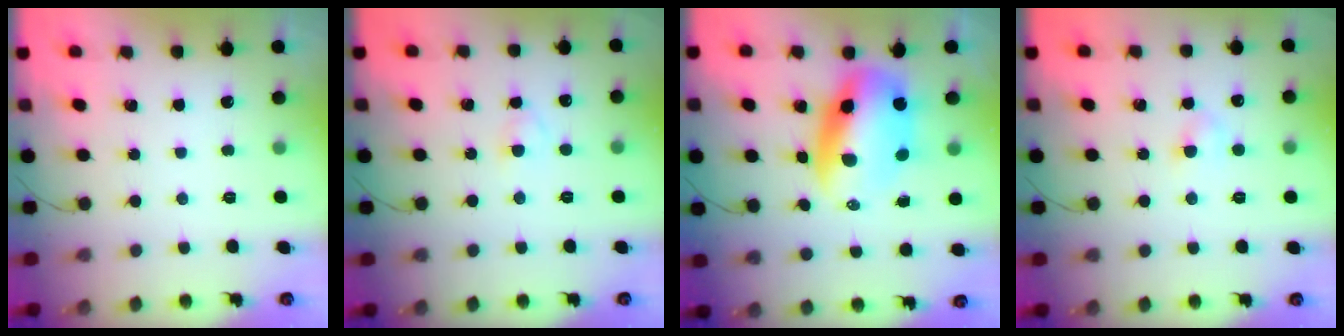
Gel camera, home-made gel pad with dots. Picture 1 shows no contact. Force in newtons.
{"total": 2.6, "press": 2.4, "slide": 1.1}
{"total": 12.3, "press": 11.8, "slide": 3.5}
{"total": 2.9, "press": 2.8, "slide": 1.0}